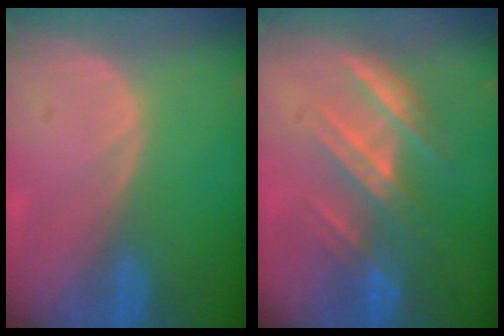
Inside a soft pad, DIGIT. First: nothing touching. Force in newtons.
{"total": 7.1, "press": 6.7, "slide": 2.5}